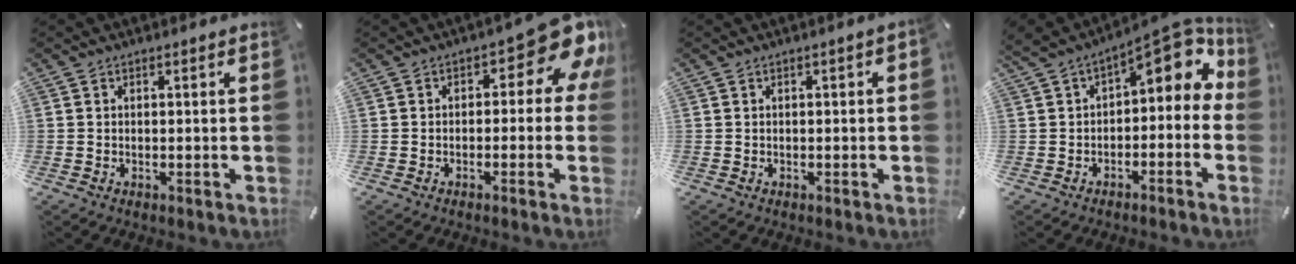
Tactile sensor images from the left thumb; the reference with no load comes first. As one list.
[{"total": 10.6, "force": [4.2, 5.0, 8.3], "torque": [-0.098, -0.036, 0.070]}, {"total": 0.7, "force": [-0.2, 0.2, 0.6], "torque": [-0.011, 0.000, -0.004]}, {"total": 9.8, "force": [3.4, 5.6, 7.3], "torque": [-0.089, -0.023, 0.060]}]